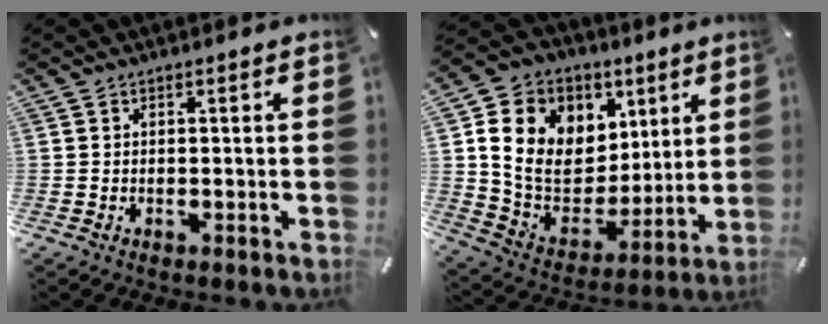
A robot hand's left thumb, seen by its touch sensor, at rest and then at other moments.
{"total": 15.1, "force": [4.9, 12.9, 6.2], "torque": [-0.104, -0.027, 0.101]}